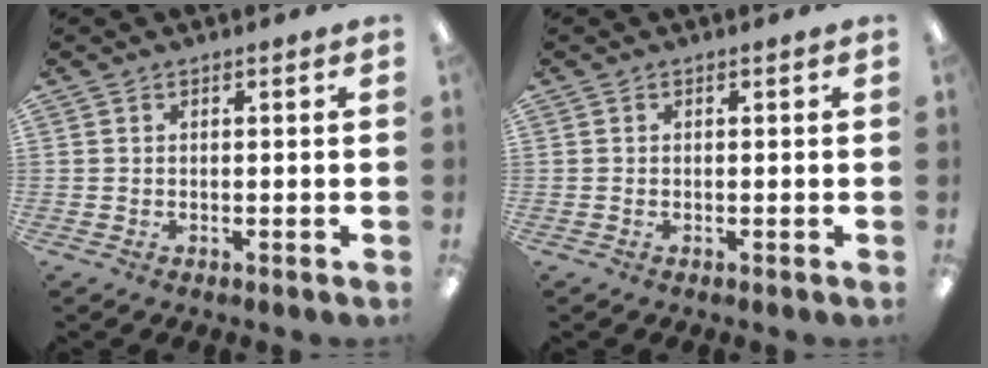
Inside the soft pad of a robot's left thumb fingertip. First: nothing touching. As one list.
[{"total": 0.0}]